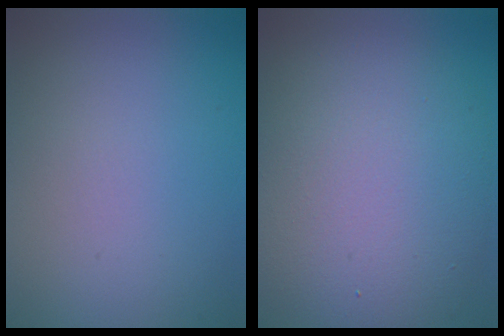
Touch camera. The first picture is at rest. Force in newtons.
{"total": 10.2, "press": 10.1, "slide": 1.0}